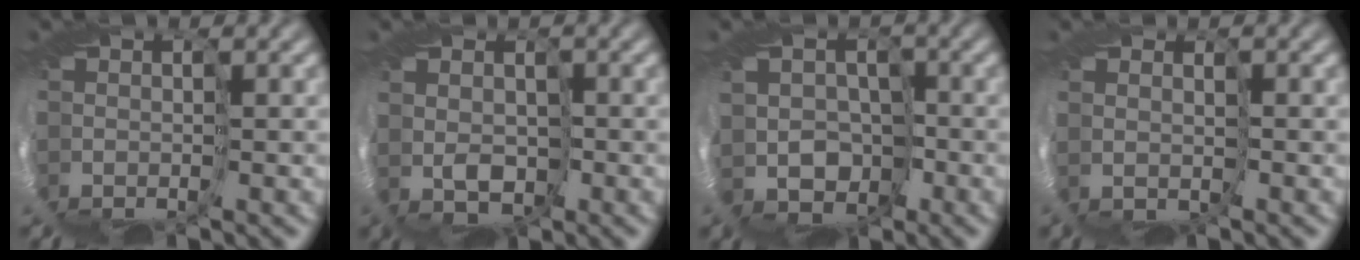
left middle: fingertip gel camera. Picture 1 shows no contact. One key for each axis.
{"total": 1.9, "fx": 1.7, "fy": 0.8, "fz": 0.1, "tx": -0.011, "ty": 0.000, "tz": 0.024}
{"total": 3.6, "fx": -0.4, "fy": 3.5, "fz": 0.6, "tx": 0.006, "ty": 0.009, "tz": -0.038}
{"total": 1.9, "fx": 1.8, "fy": 0.3, "fz": -0.4, "tx": 0.006, "ty": -0.003, "tz": 0.034}